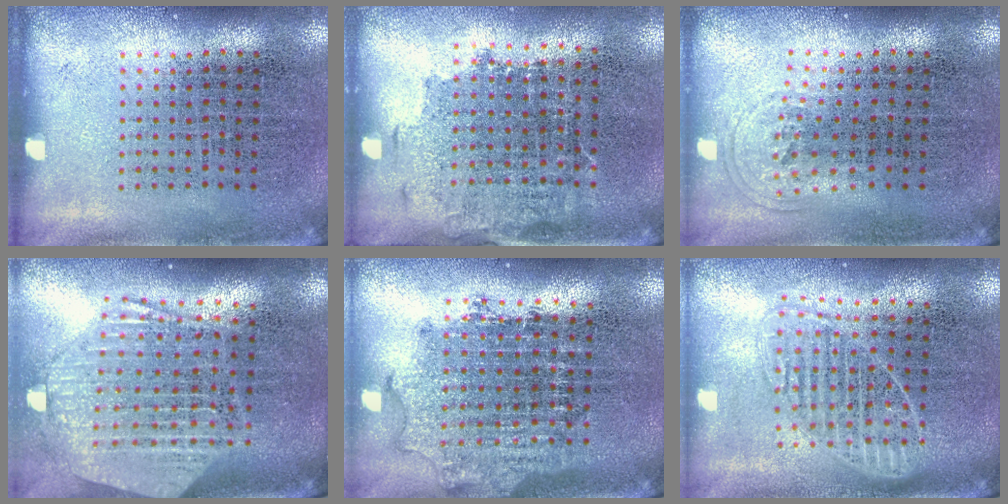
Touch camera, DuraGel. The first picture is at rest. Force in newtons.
{"total": 1.4, "press": 1.2, "slide": 0.7}
{"total": 0.9, "press": 0.7, "slide": 0.7}
{"total": 2.6, "press": 2.2, "slide": 1.5}
{"total": 1.8, "press": 1.4, "slide": 1.1}
{"total": 1.8, "press": 1.6, "slide": 1.0}